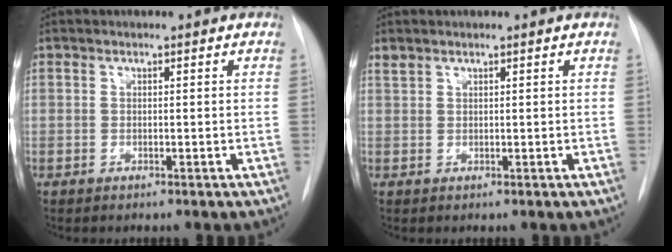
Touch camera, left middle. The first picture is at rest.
{"total": 1.0, "force": [0.9, 0.4, 0.2], "torque": [-0.007, 0.009, 0.020]}